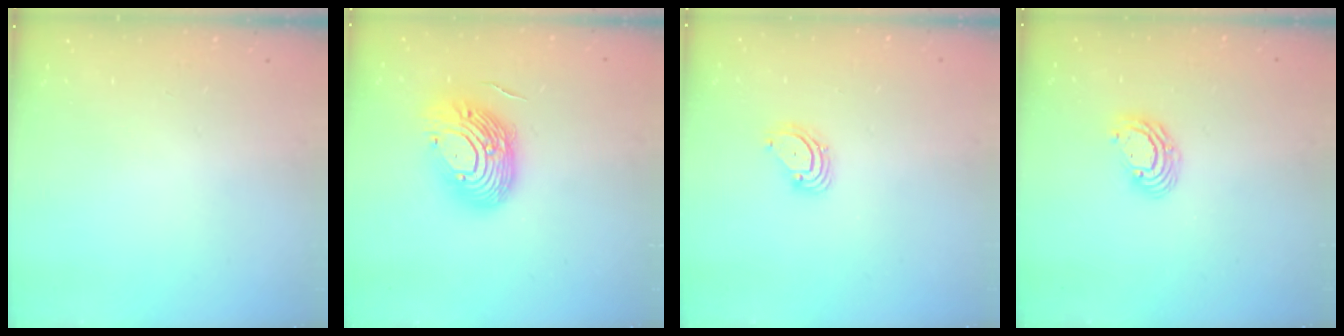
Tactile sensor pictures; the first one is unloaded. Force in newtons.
{"total": 16.3, "press": 16.2, "slide": 2.1}
{"total": 3.6, "press": 3.6, "slide": 0.3}
{"total": 6.1, "press": 6.1, "slide": 0.3}